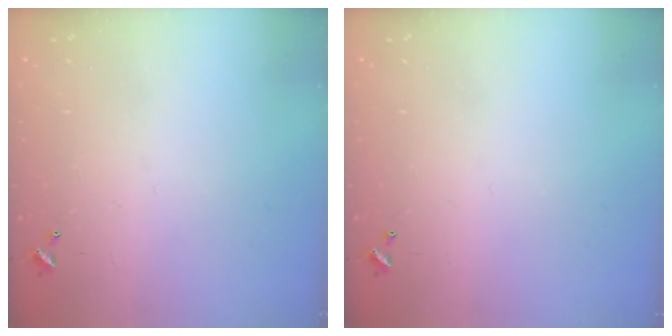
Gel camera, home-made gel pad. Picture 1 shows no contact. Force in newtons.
{"total": 0.0}